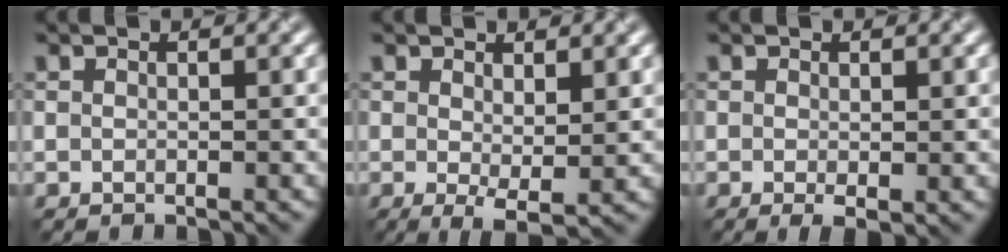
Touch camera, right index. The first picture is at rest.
{"total": 2.5, "force": [0.3, 0.7, 2.4], "torque": [-0.041, -0.011, 0.010]}
{"total": 1.3, "force": [-0.2, 0.3, 1.3], "torque": [-0.020, -0.007, -0.002]}